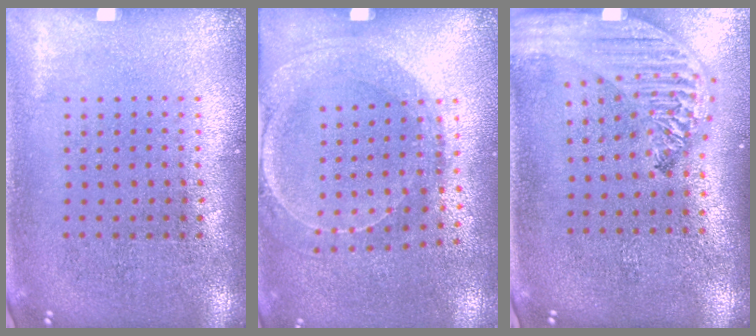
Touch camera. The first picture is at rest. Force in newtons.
{"total": 1.5, "press": 1.5, "slide": 0.4}
{"total": 2.7, "press": 2.2, "slide": 1.5}